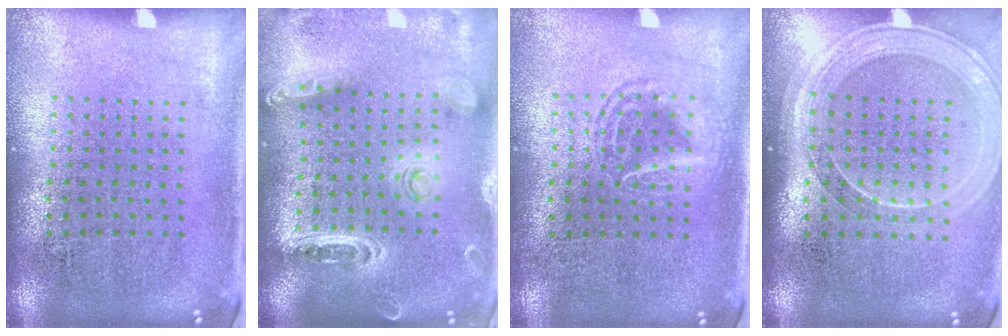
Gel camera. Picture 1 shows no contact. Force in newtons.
{"total": 1.4, "press": 1.4, "slide": 0.1}
{"total": 1.2, "press": 1.2, "slide": 0.1}
{"total": 1.7, "press": 1.5, "slide": 0.6}